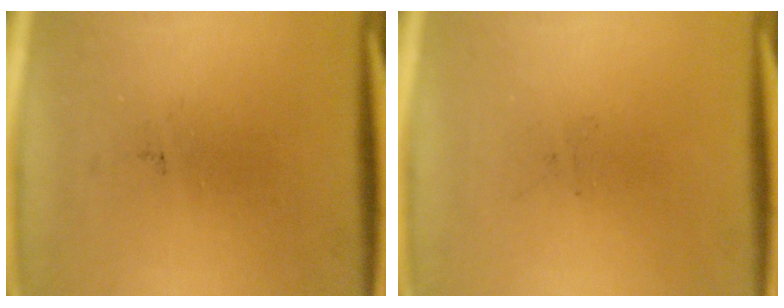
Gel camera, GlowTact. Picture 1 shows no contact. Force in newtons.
{"total": 0.0}